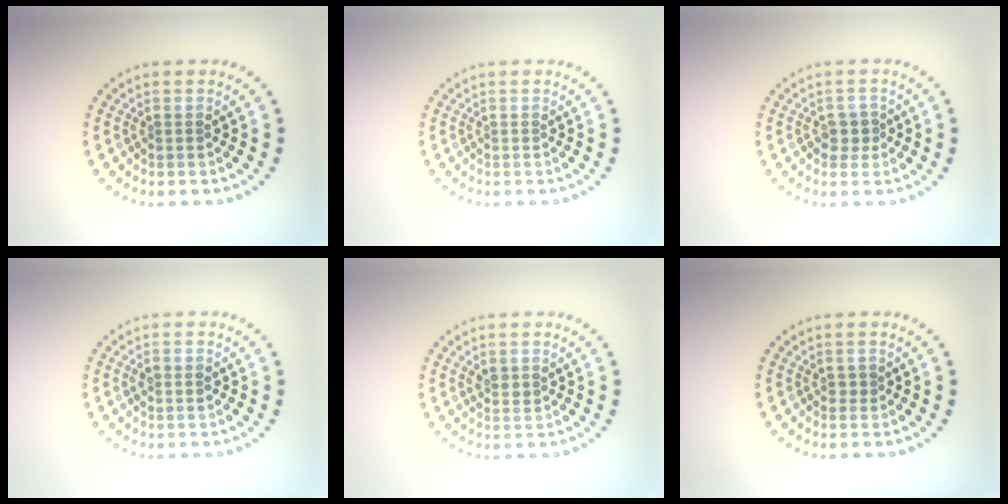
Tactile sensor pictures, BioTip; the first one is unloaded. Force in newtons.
{"total": 0.0}
{"total": 1.5, "press": 1.4, "slide": 0.6}
{"total": 0.9, "press": 0.9, "slide": 0.1}
{"total": 1.3, "press": 1.2, "slide": 0.4}
{"total": 0.7, "press": 0.7, "slide": 0.1}